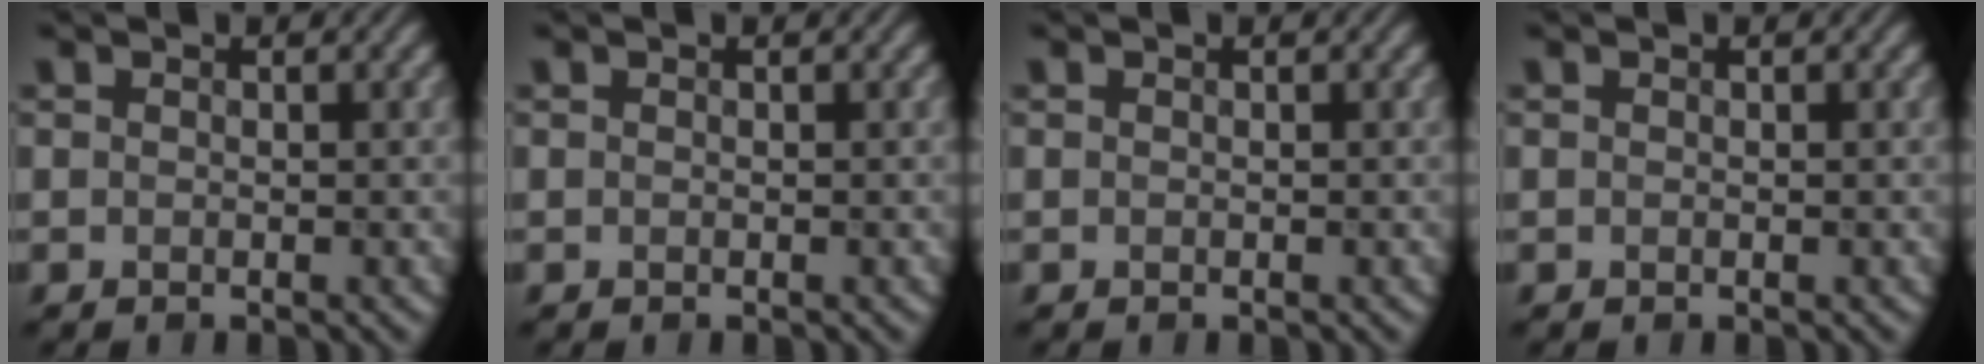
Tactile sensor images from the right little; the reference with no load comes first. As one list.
[{"total": 0.0}, {"total": 0.0}, {"total": 0.0}]